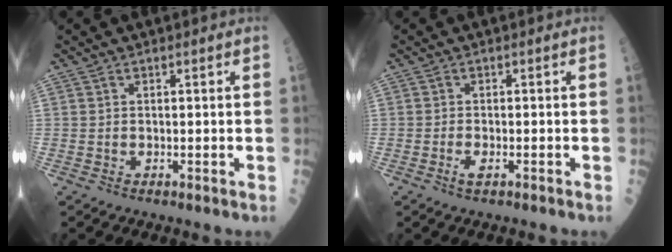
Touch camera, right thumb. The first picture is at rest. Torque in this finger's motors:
{"motor_torque": [-0.40, -0.18, 0.09, 0.28, -0.02]}